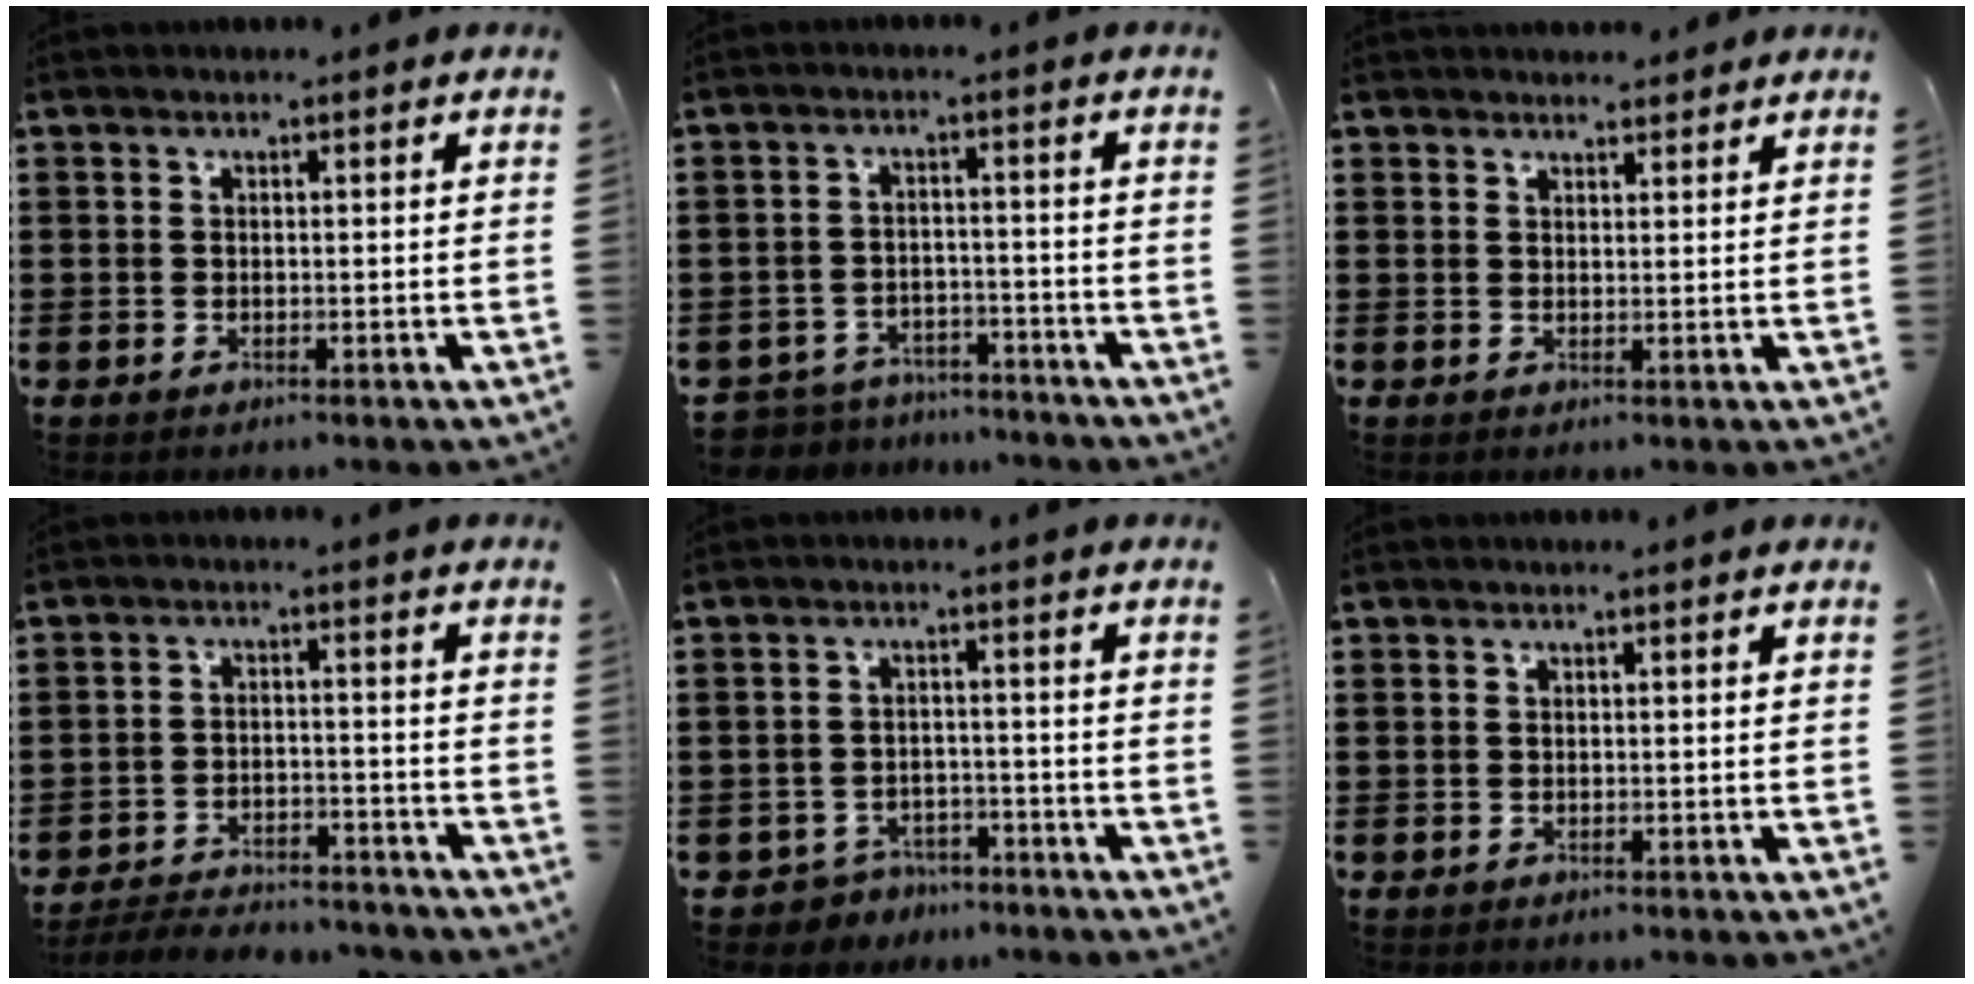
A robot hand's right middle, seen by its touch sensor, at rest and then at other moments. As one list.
[{"total": 4.5, "force": [-4.5, 0.8, -0.2], "torque": [-0.017, 0.001, -0.101]}, {"total": 2.0, "force": [2.0, 0.3, 0.0], "torque": [0.004, 0.000, 0.037]}, {"total": 4.4, "force": [-4.3, 0.7, 0.6], "torque": [-0.017, 0.005, -0.092]}, {"total": 3.0, "force": [-2.8, 1.1, -0.2], "torque": [-0.008, 0.003, -0.061]}, {"total": 0.0}]